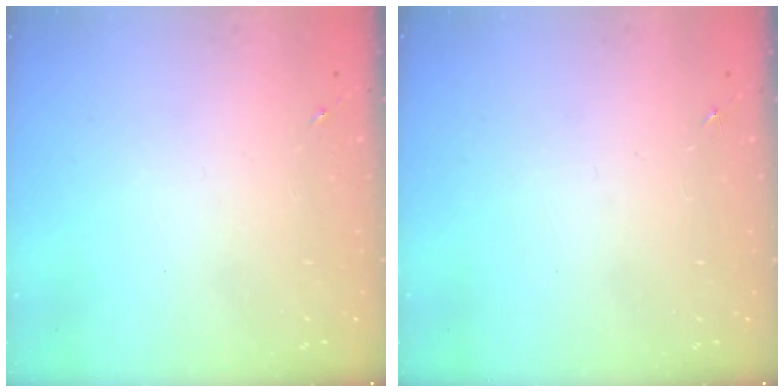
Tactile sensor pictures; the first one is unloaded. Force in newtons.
{"total": 0.0}